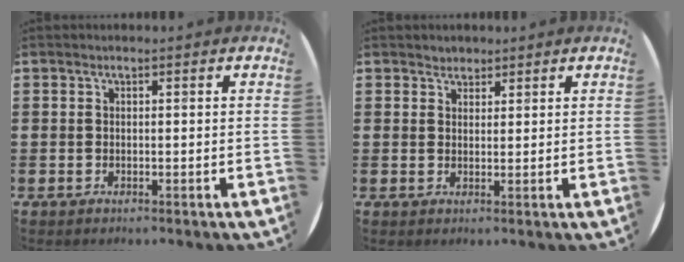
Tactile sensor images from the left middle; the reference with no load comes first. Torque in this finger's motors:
{"motor_torque": [-0.03, 0.00, 0.00, 0.00]}